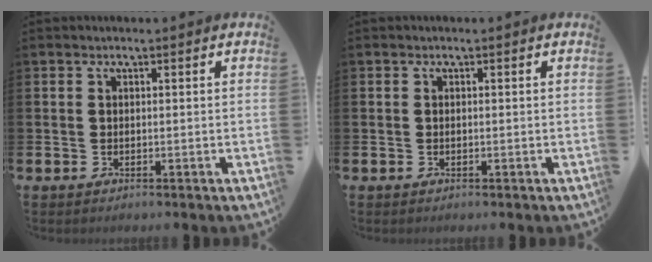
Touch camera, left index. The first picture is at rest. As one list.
[{"total": 0.0}]